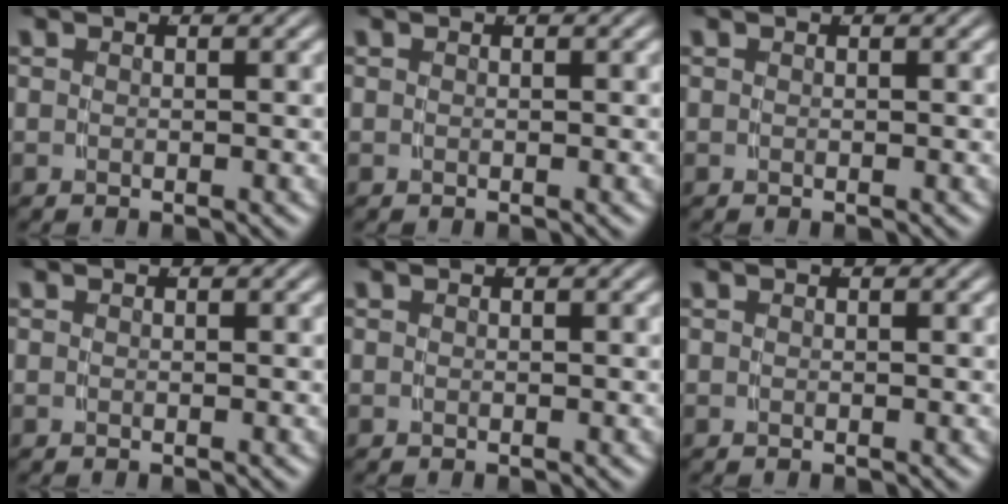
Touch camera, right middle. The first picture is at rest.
{"total": 0.0}
{"total": 0.0}
{"total": 0.0}
{"total": 0.0}
{"total": 0.0}